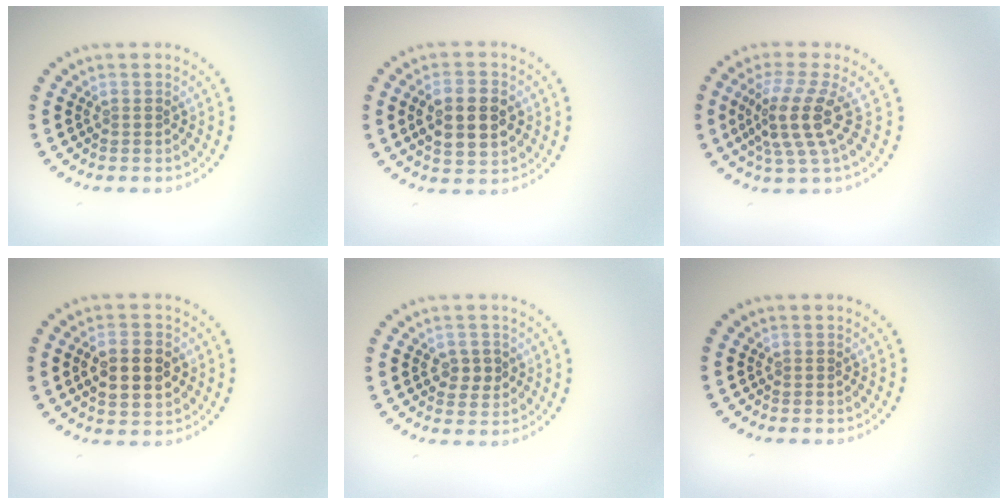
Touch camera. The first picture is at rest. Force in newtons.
{"total": 4.8, "press": 4.8, "slide": 0.3}
{"total": 4.3, "press": 3.1, "slide": 3.0}
{"total": 4.5, "press": 4.5, "slide": 0.2}
{"total": 2.1, "press": 2.1, "slide": 0.5}
{"total": 0.0}